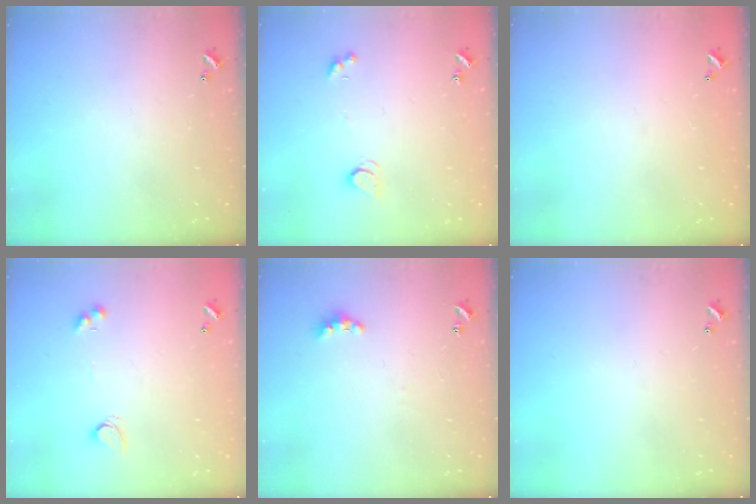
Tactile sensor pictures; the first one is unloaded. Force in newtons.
{"total": 2.5, "press": 2.5, "slide": 0.5}
{"total": 2.8, "press": 2.8, "slide": 0.1}
{"total": 4.1, "press": 3.7, "slide": 1.6}
{"total": 4.0, "press": 3.9, "slide": 0.8}
{"total": 0.0}